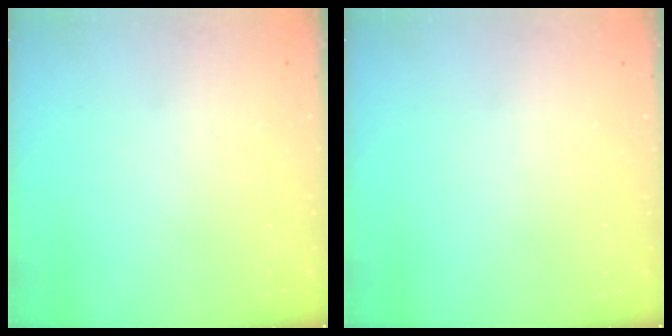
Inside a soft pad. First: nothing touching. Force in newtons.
{"total": 0.0}